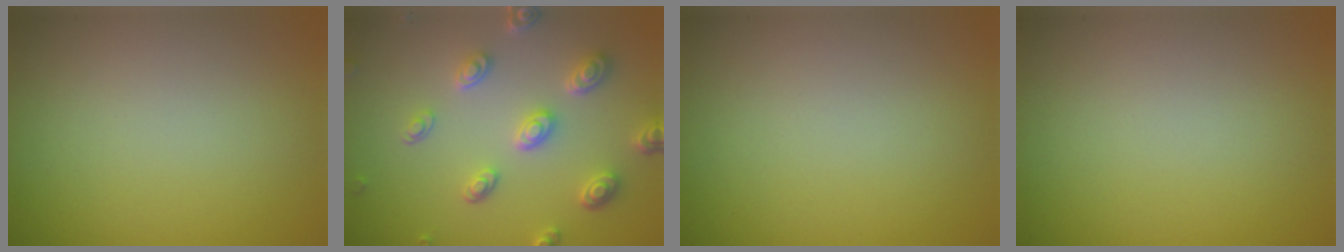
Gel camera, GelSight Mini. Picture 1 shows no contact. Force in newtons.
{"total": 4.6, "press": 3.6, "slide": 2.8}
{"total": 0.0}
{"total": 0.0}